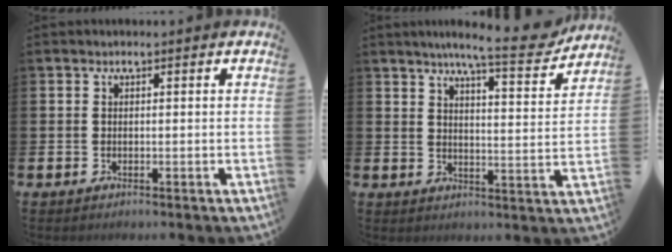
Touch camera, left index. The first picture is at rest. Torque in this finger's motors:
{"motor_torque": [0.93, -1.21, 0.67, 0.18]}